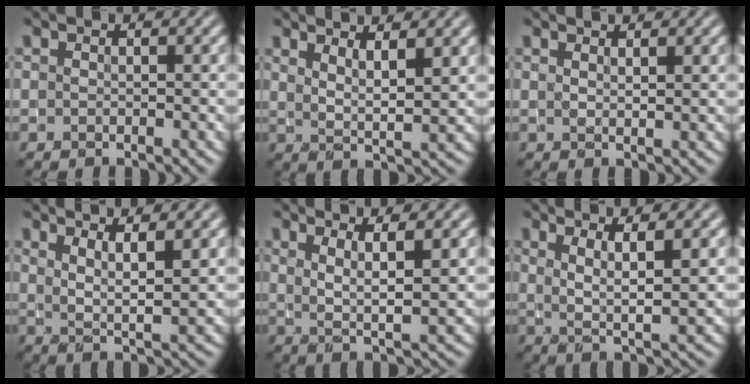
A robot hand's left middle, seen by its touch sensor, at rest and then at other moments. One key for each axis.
{"total": 3.9, "fx": 2.4, "fy": 0.9, "fz": 3.0, "tx": -0.050, "ty": -0.005, "tz": 0.041}
{"total": 1.4, "fx": 1.2, "fy": 0.3, "fz": 0.7, "tx": -0.011, "ty": -0.002, "tz": 0.017}
{"total": 4.2, "fx": 2.3, "fy": 0.8, "fz": 3.5, "tx": -0.061, "ty": -0.009, "tz": 0.043}
{"total": 4.4, "fx": 1.7, "fy": 0.9, "fz": 4.0, "tx": -0.071, "ty": -0.009, "tz": 0.034}
{"total": 4.8, "fx": 1.7, "fy": 1.0, "fz": 4.4, "tx": -0.076, "ty": -0.006, "tz": 0.033}